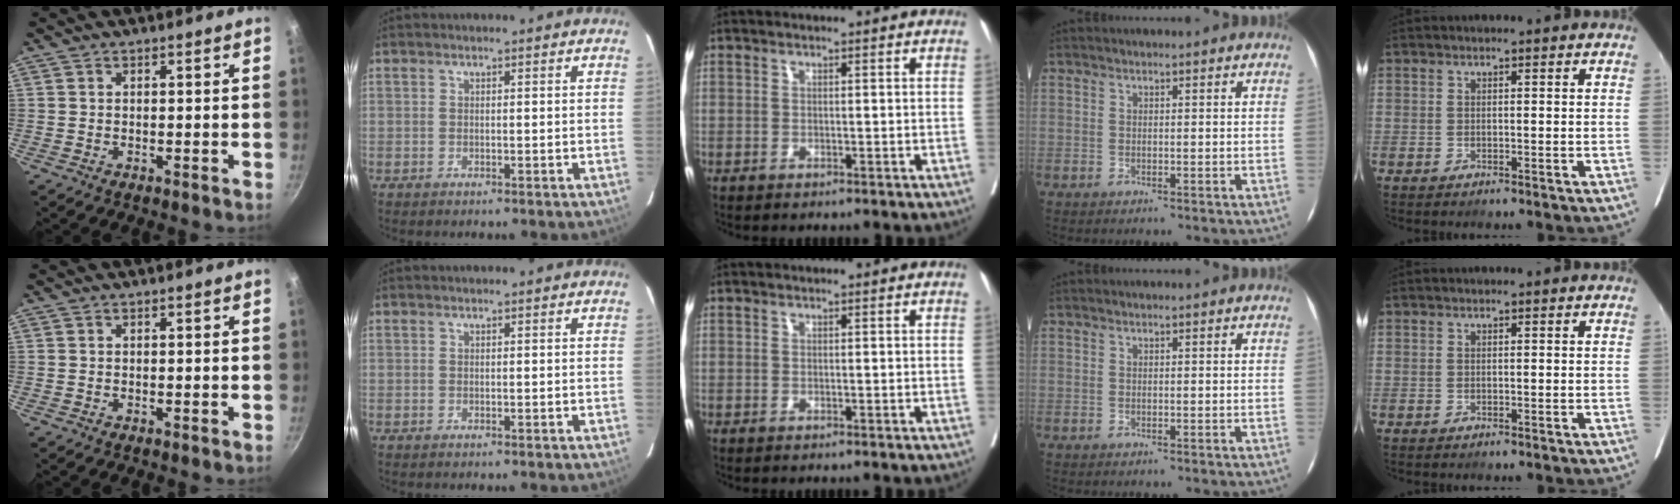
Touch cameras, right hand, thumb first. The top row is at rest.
{}